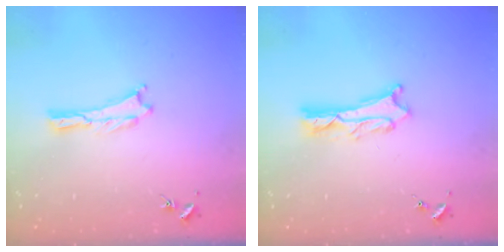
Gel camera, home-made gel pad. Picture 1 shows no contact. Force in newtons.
{"total": 2.6, "press": 2.6, "slide": 0.3}